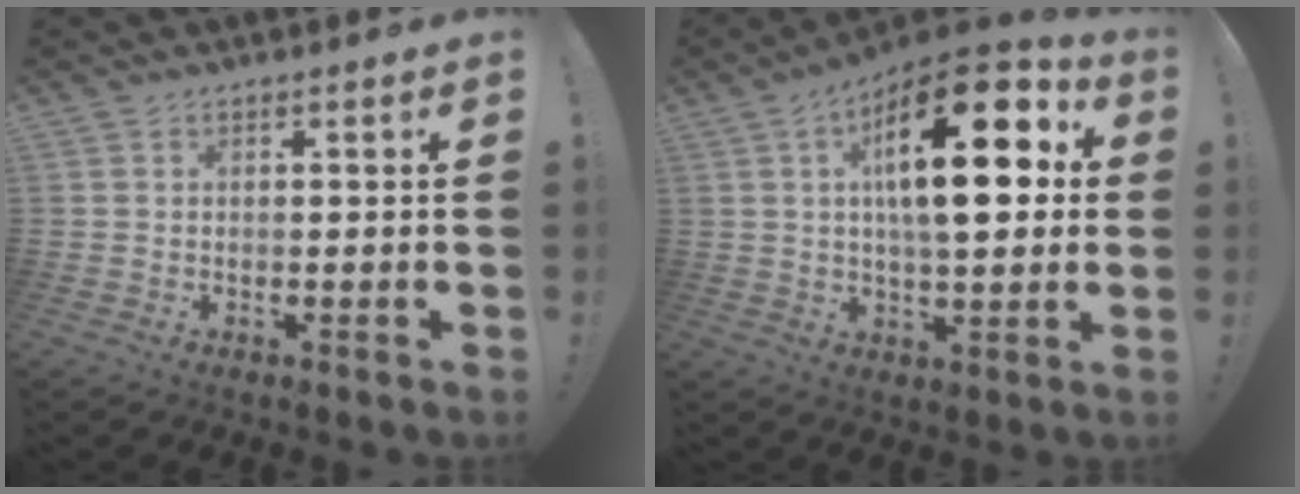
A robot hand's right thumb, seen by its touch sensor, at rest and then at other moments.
{"total": 22.5, "force": [5.7, 8.9, 19.8], "torque": [-0.300, -0.018, 0.084]}